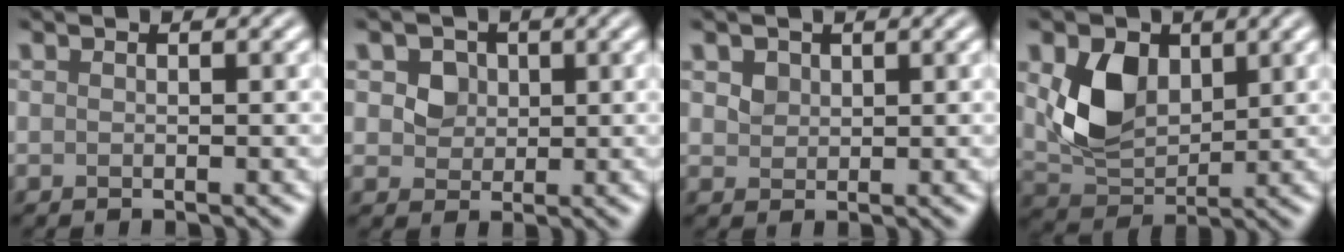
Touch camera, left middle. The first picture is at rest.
{"total": 4.0, "force": [1.7, 3.0, 2.0], "torque": [-0.041, 0.011, 0.024]}
{"total": 1.9, "force": [1.1, 1.4, 0.8], "torque": [-0.024, 0.005, 0.025]}
{"total": 6.2, "force": [1.6, 4.4, 4.1], "torque": [-0.094, -0.002, 0.037]}